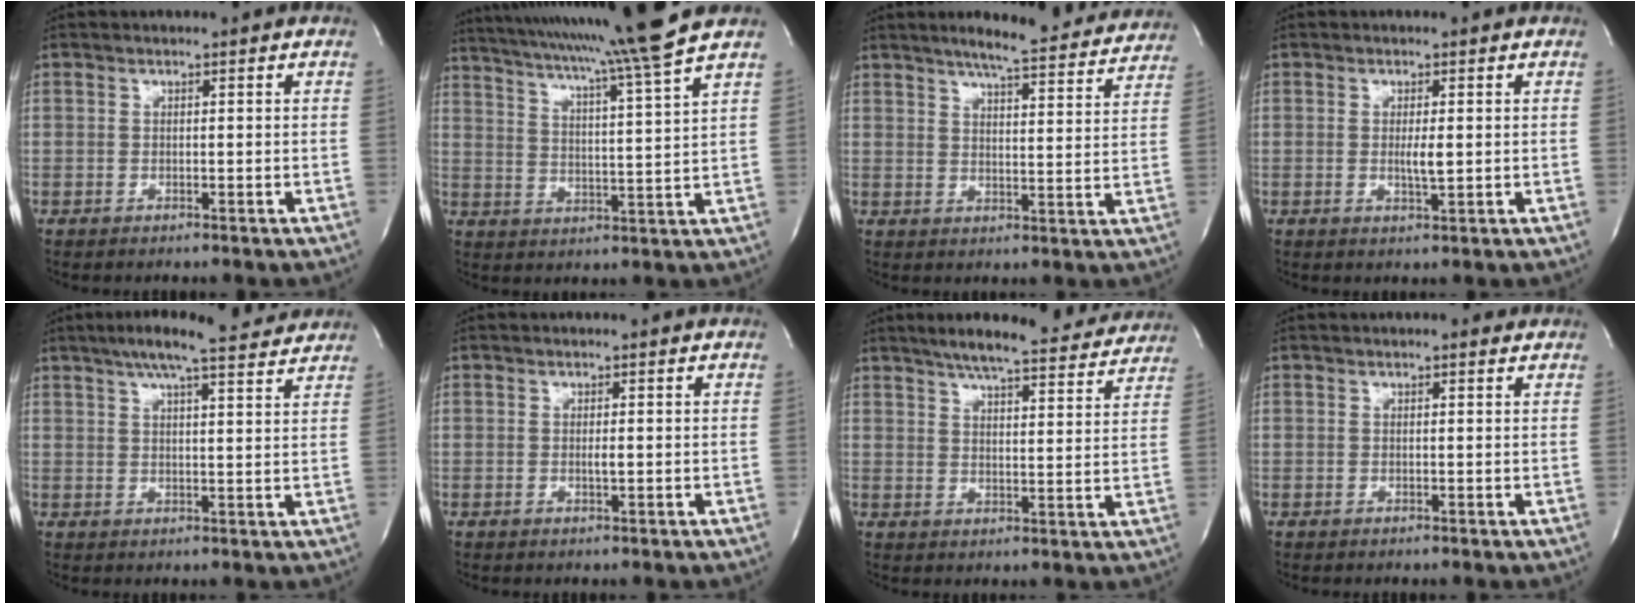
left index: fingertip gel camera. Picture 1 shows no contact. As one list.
[{"total": 17.7, "force": [15.0, -2.9, 8.9], "torque": [-0.157, -0.038, 0.213]}, {"total": 15.5, "force": [14.0, 1.9, 6.4], "torque": [-0.084, -0.009, 0.169]}, {"total": 2.4, "force": [0.0, 0.3, 2.4], "torque": [-0.046, -0.006, 0.000]}, {"total": 13.1, "force": [11.2, 1.1, 6.7], "torque": [-0.111, 0.022, 0.148]}, {"total": 0.9, "force": [-0.1, 0.1, 0.9], "torque": [-0.020, -0.004, -0.001]}, {"total": 17.3, "force": [15.5, 2.8, 7.3], "torque": [-0.107, 0.004, 0.198]}, {"total": 1.5, "force": [1.2, 0.4, 0.9], "torque": [-0.018, 0.005, 0.015]}]